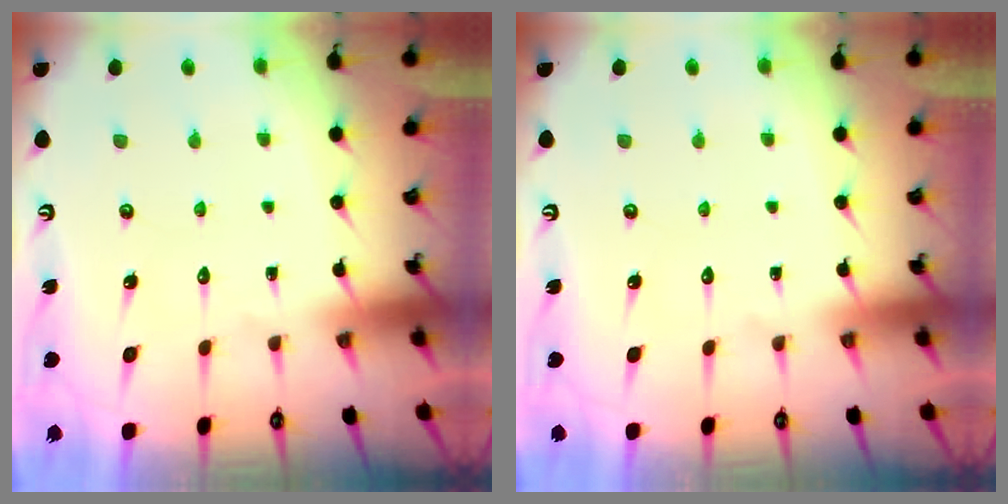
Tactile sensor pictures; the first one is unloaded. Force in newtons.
{"total": 0.0}